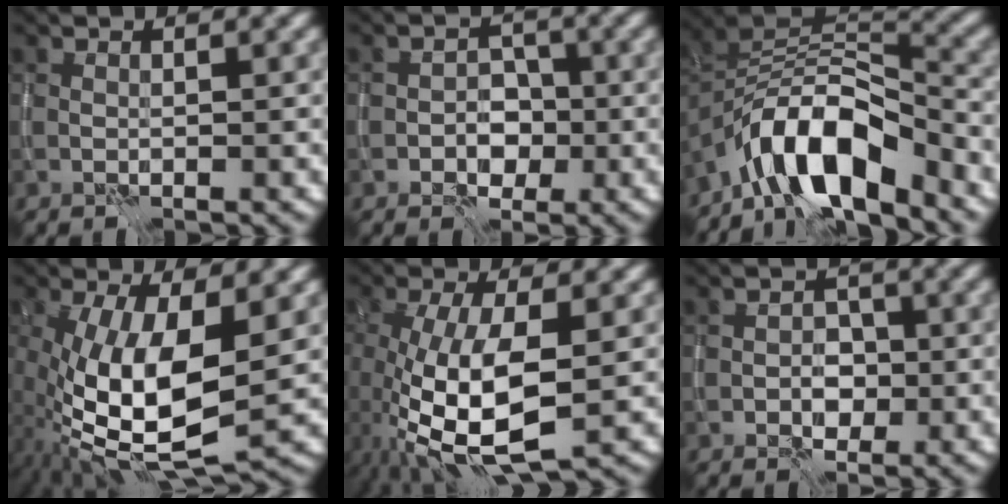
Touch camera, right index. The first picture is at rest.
{"total": 2.7, "force": [-1.0, 2.1, 1.5], "torque": [-0.003, 0.003, -0.022]}
{"total": 8.8, "force": [-5.9, 2.9, 5.8], "torque": [-0.088, 0.011, -0.114]}
{"total": 11.6, "force": [-1.7, 4.6, 10.5], "torque": [-0.210, -0.022, -0.029]}
{"total": 9.3, "force": [-1.8, 3.3, 8.5], "torque": [-0.178, -0.015, -0.032]}
{"total": 2.3, "force": [-0.8, 1.8, 1.2], "torque": [-0.013, 0.002, -0.014]}